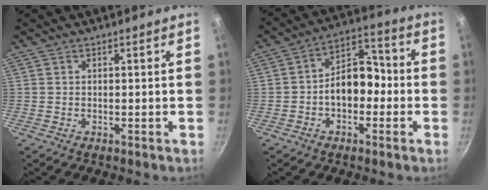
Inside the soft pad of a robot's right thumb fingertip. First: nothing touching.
{"total": 10.4, "force": [-2.0, 7.1, 7.4], "torque": [-0.067, 0.047, -0.044]}